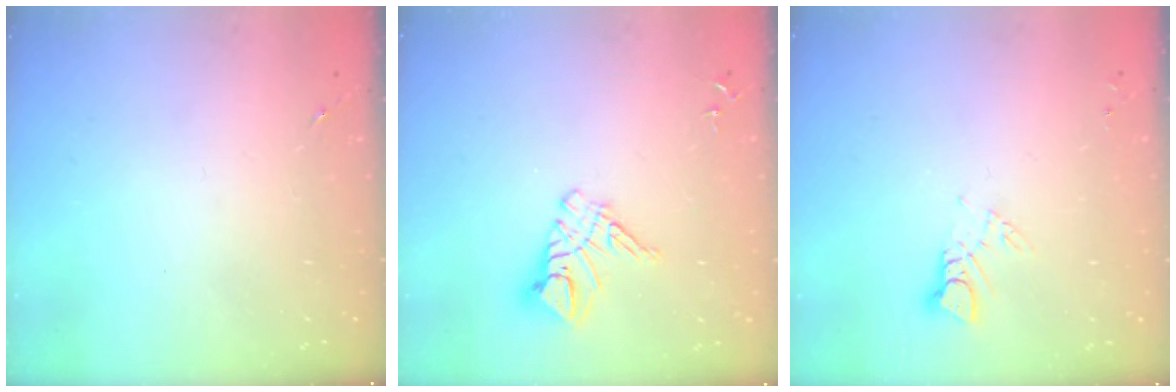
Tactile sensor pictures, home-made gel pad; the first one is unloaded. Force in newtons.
{"total": 10.9, "press": 10.8, "slide": 1.1}
{"total": 3.7, "press": 3.7, "slide": 0.4}